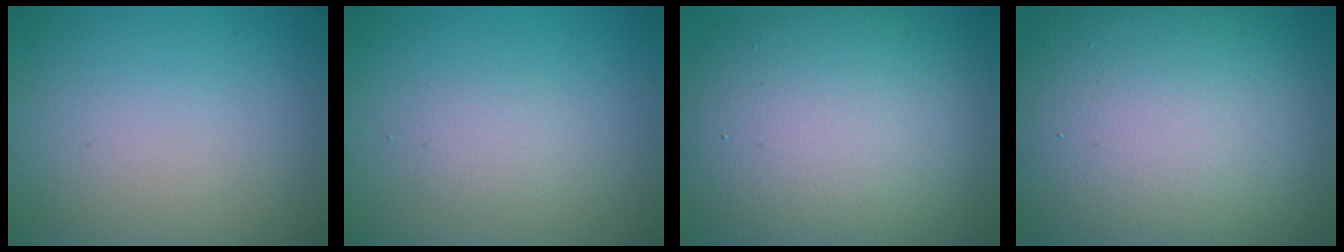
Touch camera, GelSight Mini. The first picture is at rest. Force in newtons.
{"total": 1.4, "press": 1.4, "slide": 0.1}
{"total": 13.8, "press": 13.8, "slide": 0.6}
{"total": 18.8, "press": 18.7, "slide": 1.3}